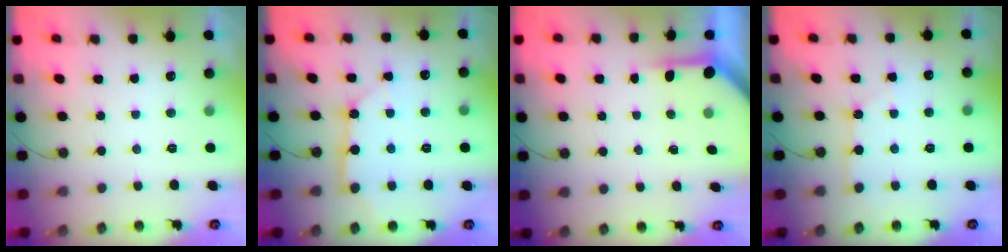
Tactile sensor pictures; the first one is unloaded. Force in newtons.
{"total": 10.9, "press": 10.9, "slide": 1.0}
{"total": 3.8, "press": 3.8, "slide": 0.4}
{"total": 4.6, "press": 4.6, "slide": 0.7}